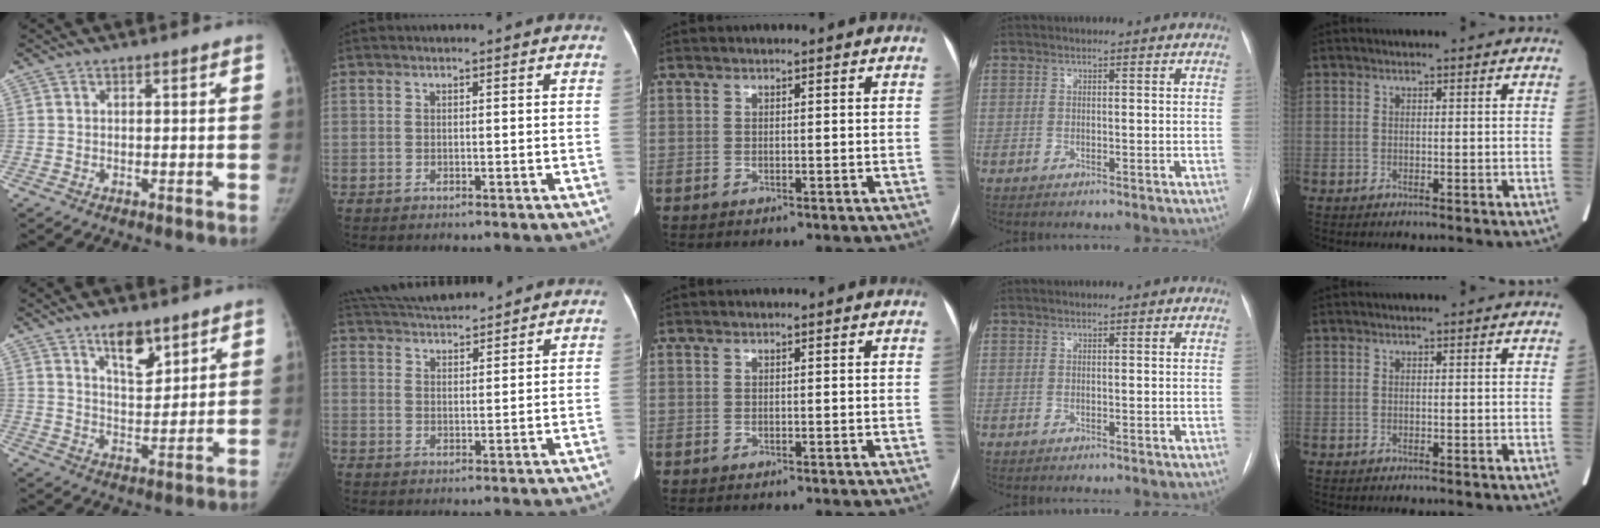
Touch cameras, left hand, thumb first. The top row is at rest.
{"thumb": {"total": 8.1, "force": [5.3, 3.6, 5.0], "torque": [-0.055, -0.040, 0.091]}, "index": {"total": 9.8, "force": [9.2, 1.1, 3.0], "torque": [-0.066, 0.025, 0.151]}}